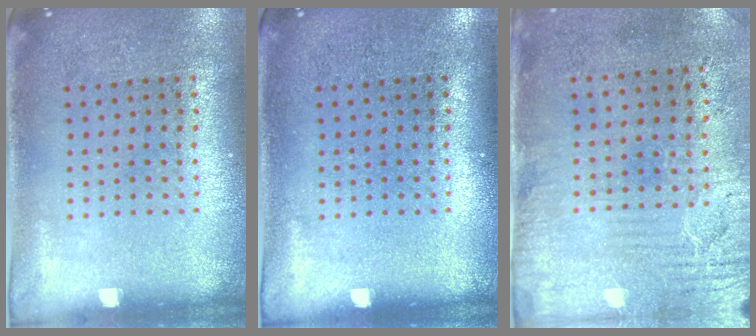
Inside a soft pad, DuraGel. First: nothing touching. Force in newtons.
{"total": 0.0}
{"total": 3.3, "press": 2.7, "slide": 1.9}